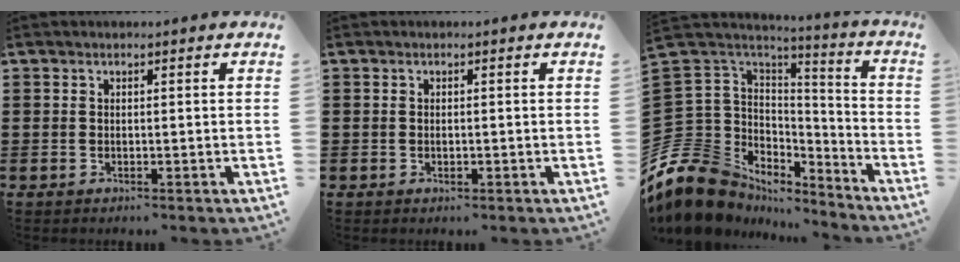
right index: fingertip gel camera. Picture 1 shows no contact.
{"total": 0.6, "force": [-0.2, 0.2, 0.5], "torque": [-0.012, -0.003, -0.003]}
{"total": 12.9, "force": [-7.5, 9.8, 3.7], "torque": [-0.143, -0.001, -0.138]}